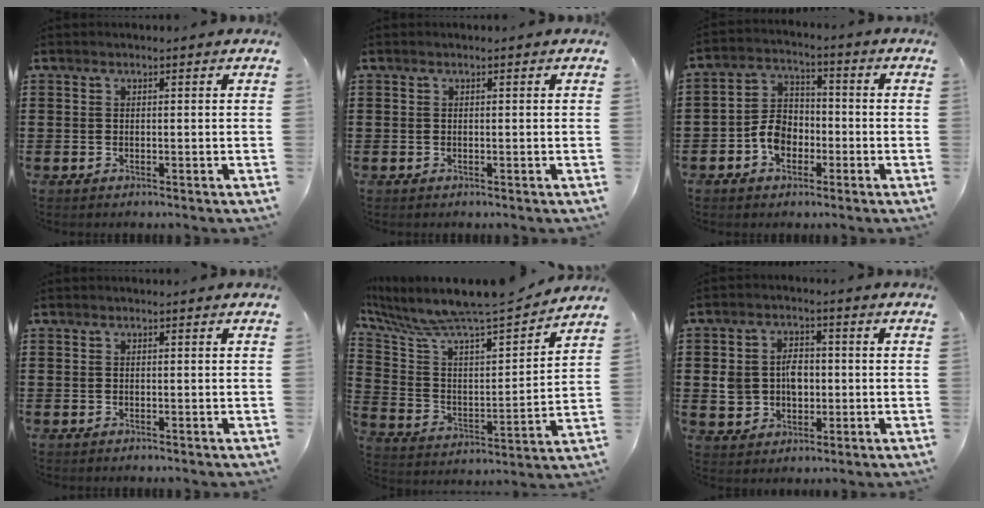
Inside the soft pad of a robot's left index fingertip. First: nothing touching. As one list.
[{"total": 0.0}, {"total": 5.7, "force": [-2.4, 4.2, 3.1], "torque": [-0.082, 0.009, -0.051]}, {"total": 0.0}, {"total": 7.5, "force": [7.1, -0.1, 2.3], "torque": [-0.085, -0.072, 0.109]}, {"total": 5.9, "force": [0.0, 4.7, 3.6], "torque": [-0.079, 0.008, -0.005]}]